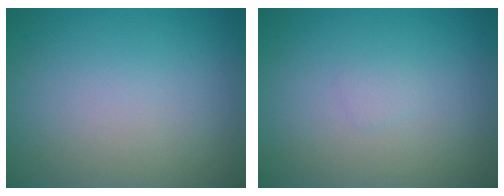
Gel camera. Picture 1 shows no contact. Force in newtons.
{"total": 0.6, "press": 0.6, "slide": 0.0}